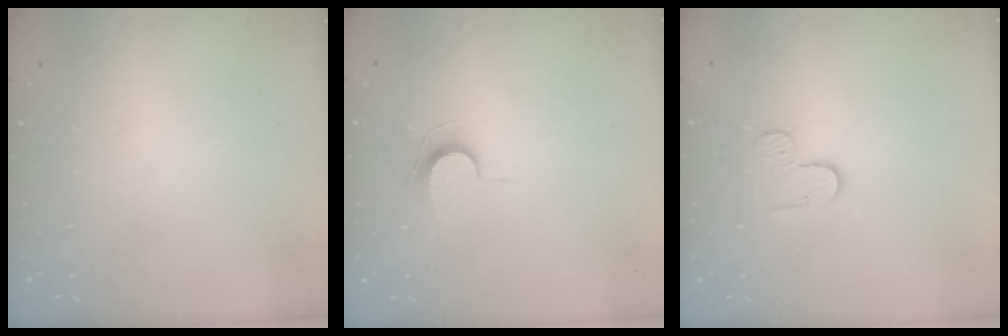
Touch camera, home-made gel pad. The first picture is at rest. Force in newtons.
{"total": 5.9, "press": 5.9, "slide": 0.6}
{"total": 3.8, "press": 3.8, "slide": 0.4}